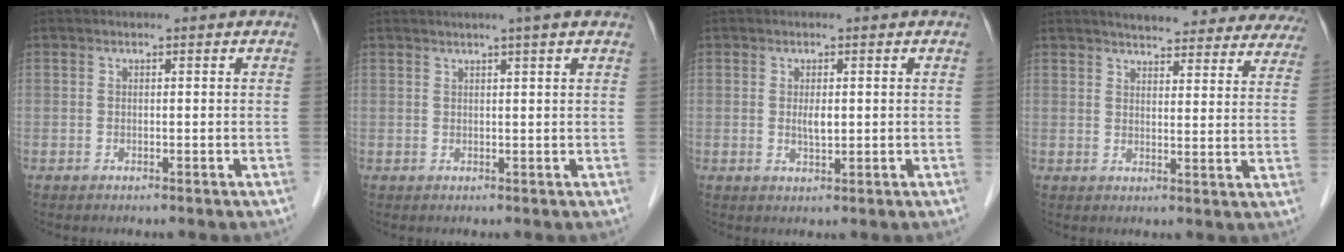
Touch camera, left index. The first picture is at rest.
{"total": 3.8, "force": [2.8, -0.5, 2.5], "torque": [-0.036, 0.015, 0.040]}
{"total": 2.1, "force": [0.2, 0.6, 2.0], "torque": [-0.038, -0.003, 0.007]}
{"total": 22.5, "force": [20.3, 5.1, 8.3], "torque": [-0.099, -0.019, 0.229]}